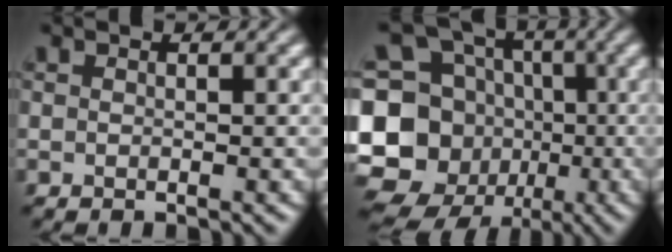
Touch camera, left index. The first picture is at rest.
{"total": 17.3, "force": [-4.3, 15.5, 6.5], "torque": [-0.176, 0.003, -0.087]}